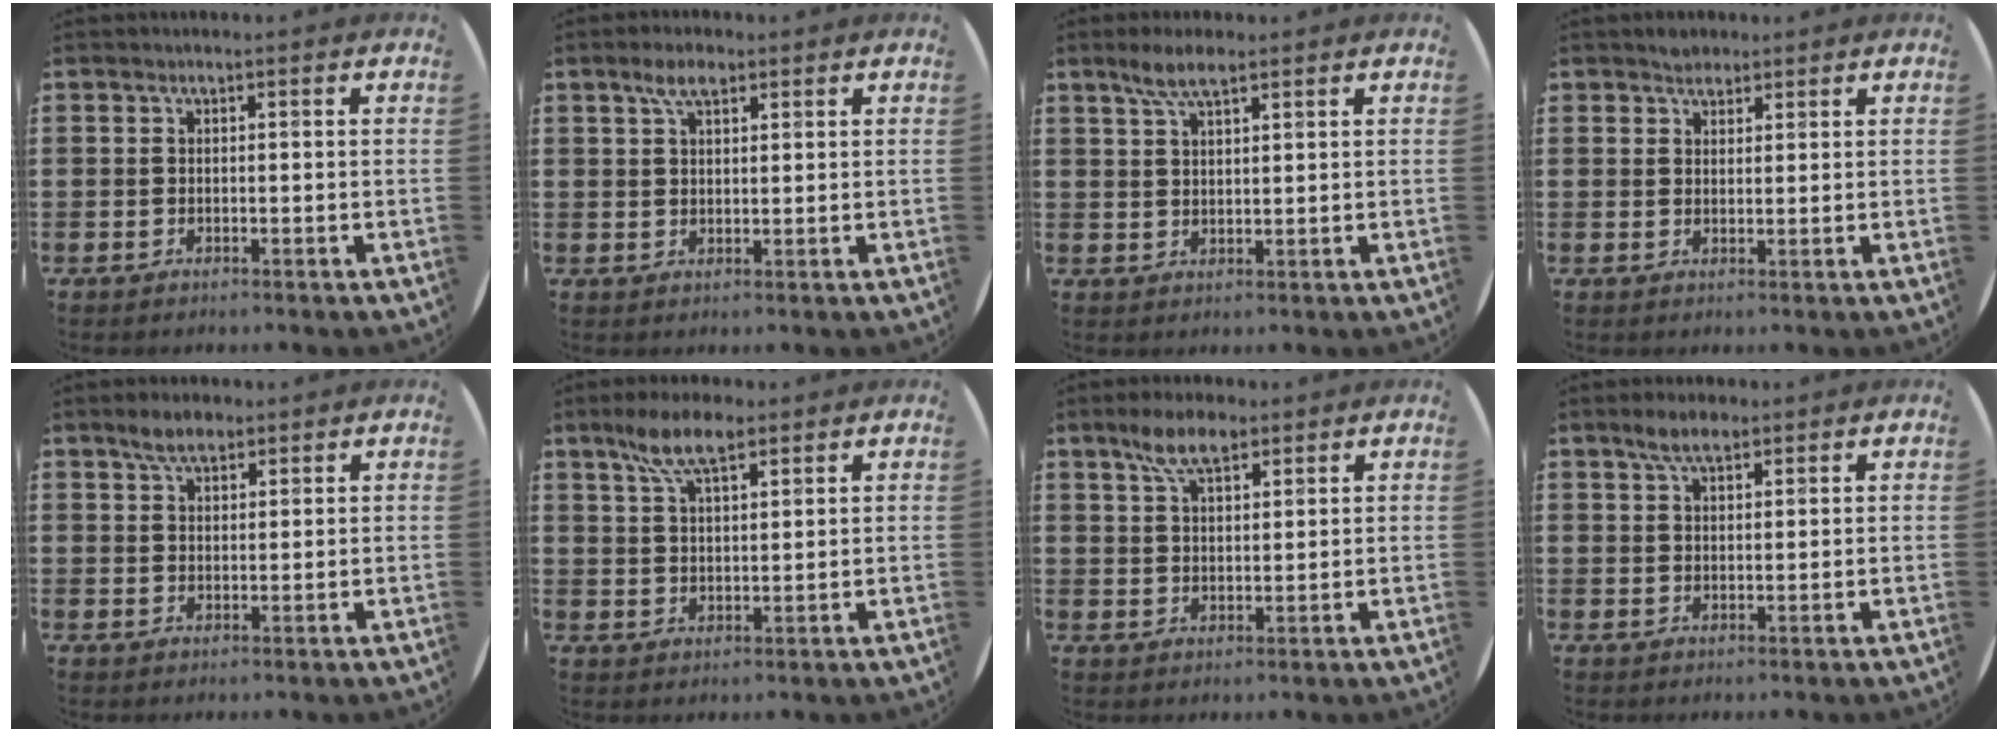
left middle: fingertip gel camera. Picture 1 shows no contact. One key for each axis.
{"total": 3.8, "fx": 2.6, "fy": 1.6, "fz": 2.2, "tx": -0.040, "ty": 0.005, "tz": 0.045}
{"total": 4.5, "fx": 3.2, "fy": 1.2, "fz": 2.9, "tx": -0.063, "ty": 0.005, "tz": 0.057}
{"total": 2.0, "fx": 1.8, "fy": 0.9, "fz": 0.0, "tx": 0.005, "ty": 0.000, "tz": 0.034}
{"total": 3.7, "fx": 2.9, "fy": 1.6, "fz": 1.6, "tx": -0.028, "ty": 0.004, "tz": 0.052}
{"total": 7.7, "fx": 5.4, "fy": 2.7, "fz": 4.7, "tx": -0.105, "ty": -0.001, "tz": 0.099}
{"total": 6.3, "fx": 4.4, "fy": 2.6, "fz": 3.7, "tx": -0.074, "ty": -0.001, "tz": 0.079}
{"total": 3.7, "fx": 2.8, "fy": 1.4, "fz": 2.0, "tx": -0.035, "ty": 0.004, "tz": 0.050}